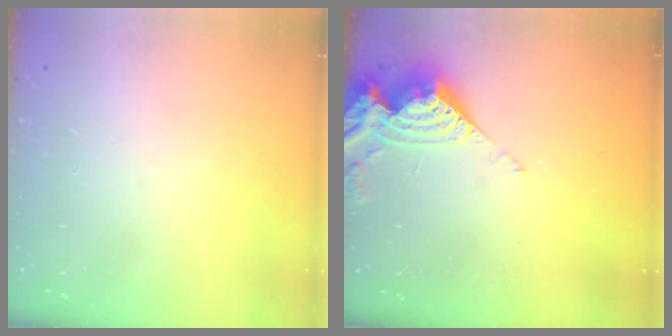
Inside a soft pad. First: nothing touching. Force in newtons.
{"total": 8.9, "press": 8.8, "slide": 1.0}